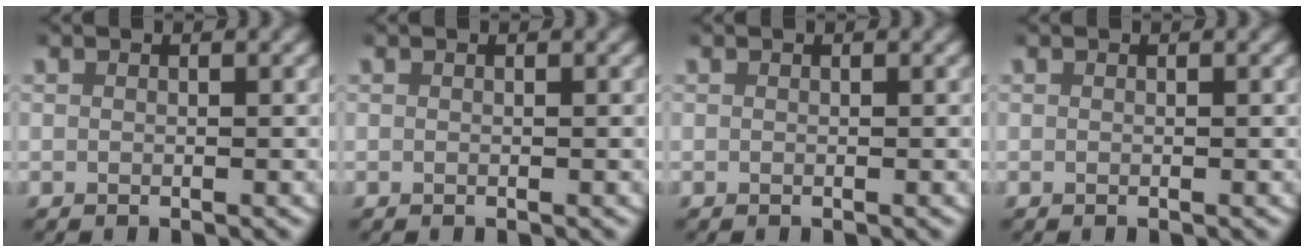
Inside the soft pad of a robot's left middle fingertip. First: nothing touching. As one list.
[{"total": 0.0}, {"total": 0.0}, {"total": 0.0}]